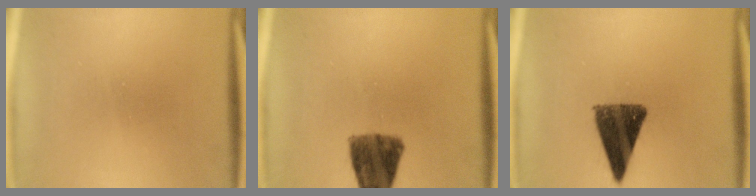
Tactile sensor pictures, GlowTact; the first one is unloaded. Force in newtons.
{"total": 8.4}
{"total": 10.9}